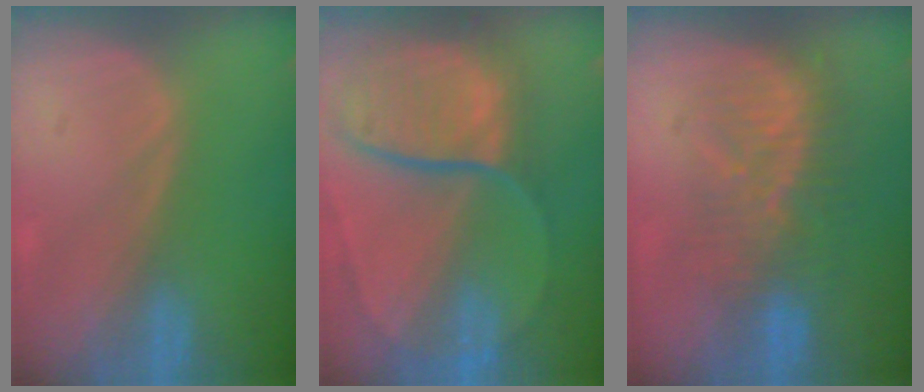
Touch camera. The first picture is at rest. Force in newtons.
{"total": 11.2, "press": 9.3, "slide": 6.3}
{"total": 8.1, "press": 7.9, "slide": 1.6}